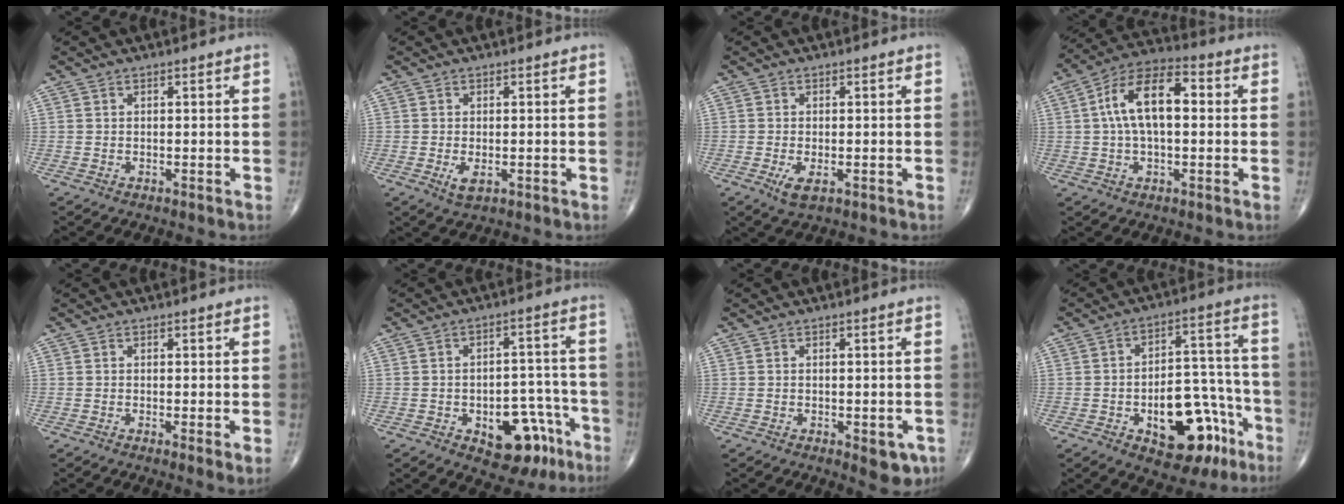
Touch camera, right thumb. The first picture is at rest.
{"total": 2.6, "force": [-0.7, 1.2, 2.2], "torque": [-0.042, -0.006, -0.010]}
{"total": 3.2, "force": [-1.1, 1.3, 2.7], "torque": [-0.055, -0.008, -0.018]}
{"total": 13.0, "force": [1.5, 6.6, 11.1], "torque": [-0.198, 0.034, 0.017]}
{"total": 2.3, "force": [-0.4, 0.2, 2.2], "torque": [-0.045, -0.010, -0.008]}
{"total": 12.8, "force": [-6.0, 7.2, 8.7], "torque": [-0.077, 0.050, -0.072]}
{"total": 5.1, "force": [-1.9, 2.3, 4.1], "torque": [-0.033, -0.001, -0.016]}
{"total": 18.4, "force": [-7.8, 9.7, 13.5], "torque": [-0.145, 0.061, -0.098]}